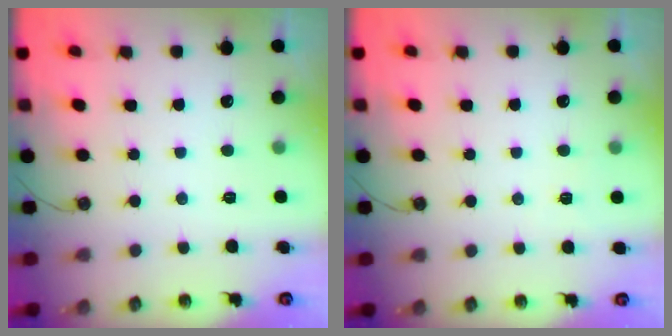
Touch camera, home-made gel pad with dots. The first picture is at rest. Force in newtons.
{"total": 2.4, "press": 2.4, "slide": 0.4}